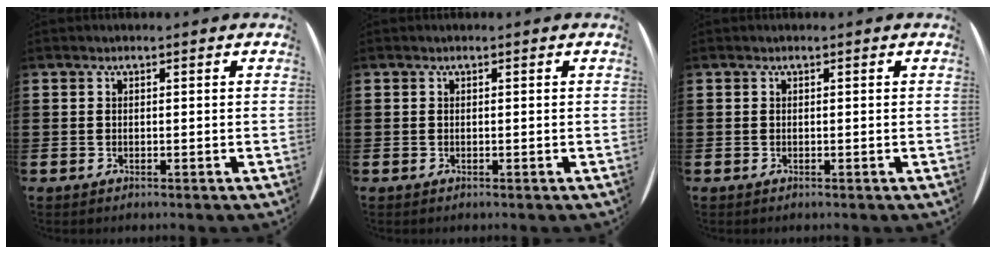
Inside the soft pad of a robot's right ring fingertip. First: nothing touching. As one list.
[{"total": 0.0}, {"total": 0.0}]